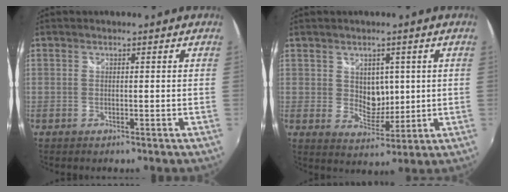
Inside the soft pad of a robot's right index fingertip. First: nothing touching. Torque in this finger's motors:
{"motor_torque": [0.08, 0.11, 0.07, 0.01]}